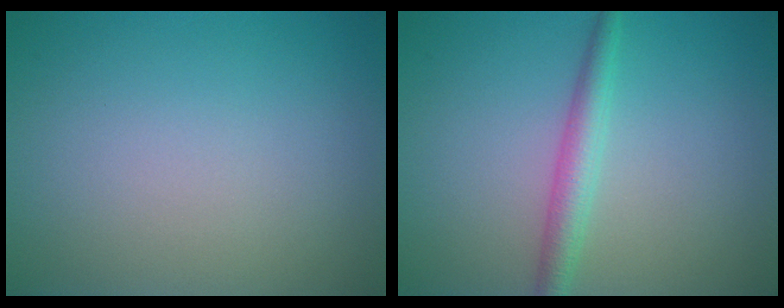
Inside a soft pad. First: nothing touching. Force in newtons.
{"total": 2.6, "press": 2.6, "slide": 0.1}